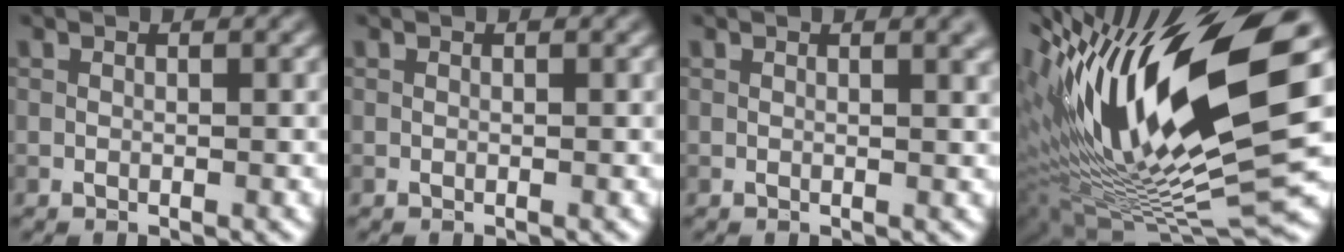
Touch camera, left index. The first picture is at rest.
{"total": 0.0}
{"total": 2.4, "force": [1.3, 1.0, 1.8], "torque": [-0.005, 0.009, 0.010]}
{"total": 17.1, "force": [3.2, 5.6, 15.8], "torque": [-0.287, 0.008, 0.054]}